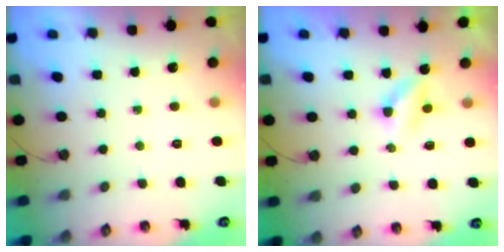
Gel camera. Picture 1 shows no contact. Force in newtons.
{"total": 5.0, "press": 3.3, "slide": 3.7}